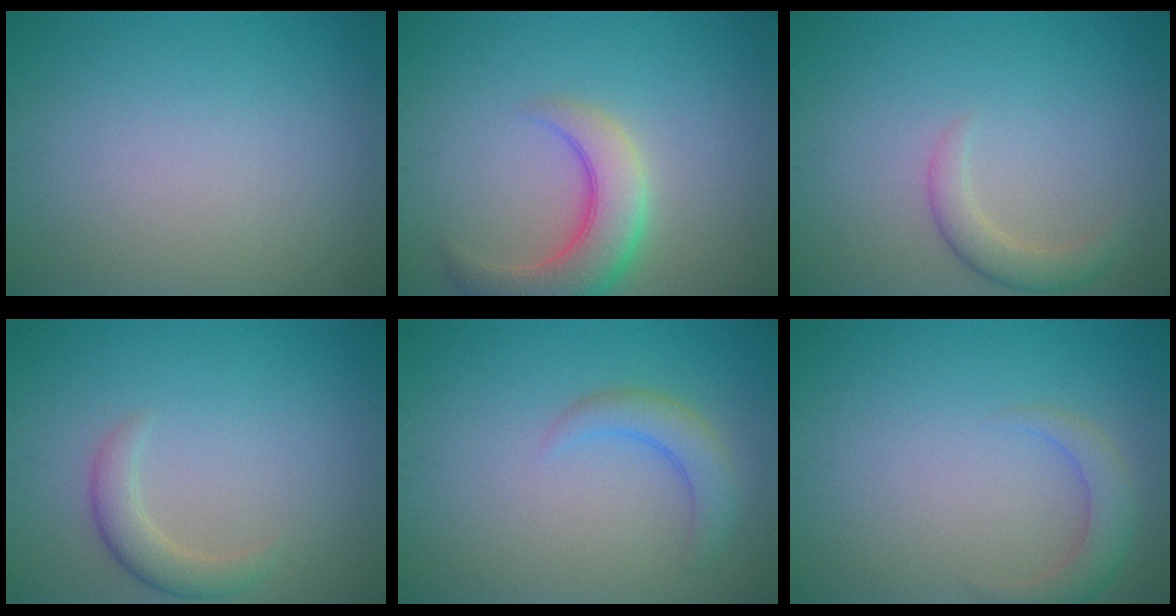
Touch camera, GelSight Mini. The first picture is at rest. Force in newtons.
{"total": 5.7, "press": 5.6, "slide": 0.7}
{"total": 2.4, "press": 2.4, "slide": 0.3}
{"total": 2.5, "press": 2.5, "slide": 0.2}
{"total": 2.6, "press": 2.5, "slide": 0.3}
{"total": 2.4, "press": 2.4, "slide": 0.3}